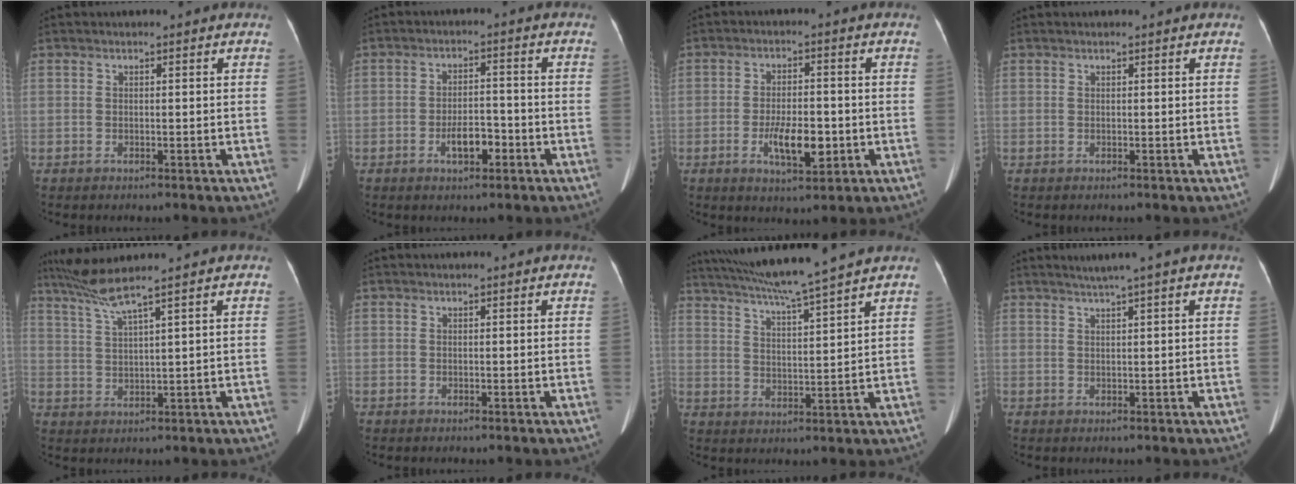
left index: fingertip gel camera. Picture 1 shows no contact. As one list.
[{"total": 4.6, "force": [-2.3, 1.8, 3.5], "torque": [-0.064, 0.004, -0.040]}, {"total": 6.9, "force": [-2.1, 2.4, 6.1], "torque": [-0.112, -0.007, -0.034]}, {"total": 0.6, "force": [0.6, 0.0, 0.2], "torque": [-0.005, 0.004, 0.010]}, {"total": 5.3, "force": [4.1, -1.8, 2.7], "torque": [-0.063, 0.000, 0.089]}, {"total": 0.0}, {"total": 12.9, "force": [11.2, -1.8, 6.1], "torque": [-0.109, 0.008, 0.177]}, {"total": 2.3, "force": [1.5, -0.8, 1.4], "torque": [-0.025, 0.002, 0.030]}]